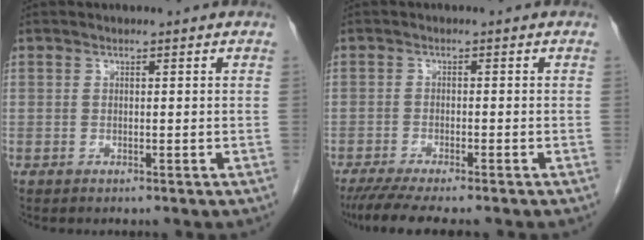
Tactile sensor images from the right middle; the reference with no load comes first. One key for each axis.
{"total": 9.1, "fx": -7.8, "fy": 1.2, "fz": 4.5, "tx": -0.070, "ty": -0.020, "tz": -0.121}